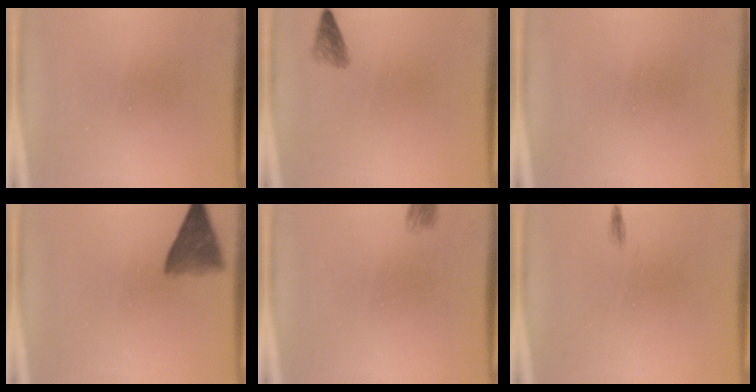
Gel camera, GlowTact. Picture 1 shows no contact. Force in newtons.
{"total": 1.7}
{"total": 0.0}
{"total": 5.8}
{"total": 1.6}
{"total": 0.5}